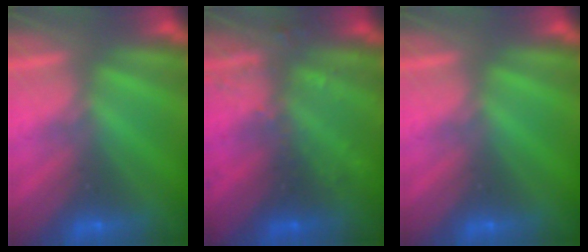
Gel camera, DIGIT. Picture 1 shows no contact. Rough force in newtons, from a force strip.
{"total": 2.9}
{"total": 0.0}